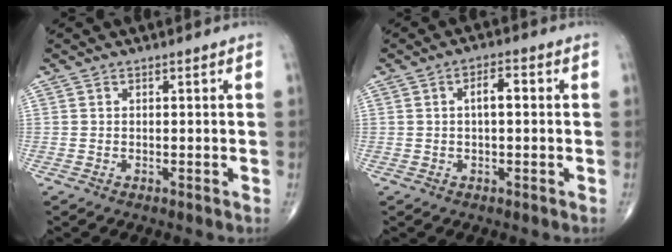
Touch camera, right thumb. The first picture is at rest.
{"total": 3.8, "force": [0.5, 1.6, 3.5], "torque": [-0.054, 0.011, 0.005]}